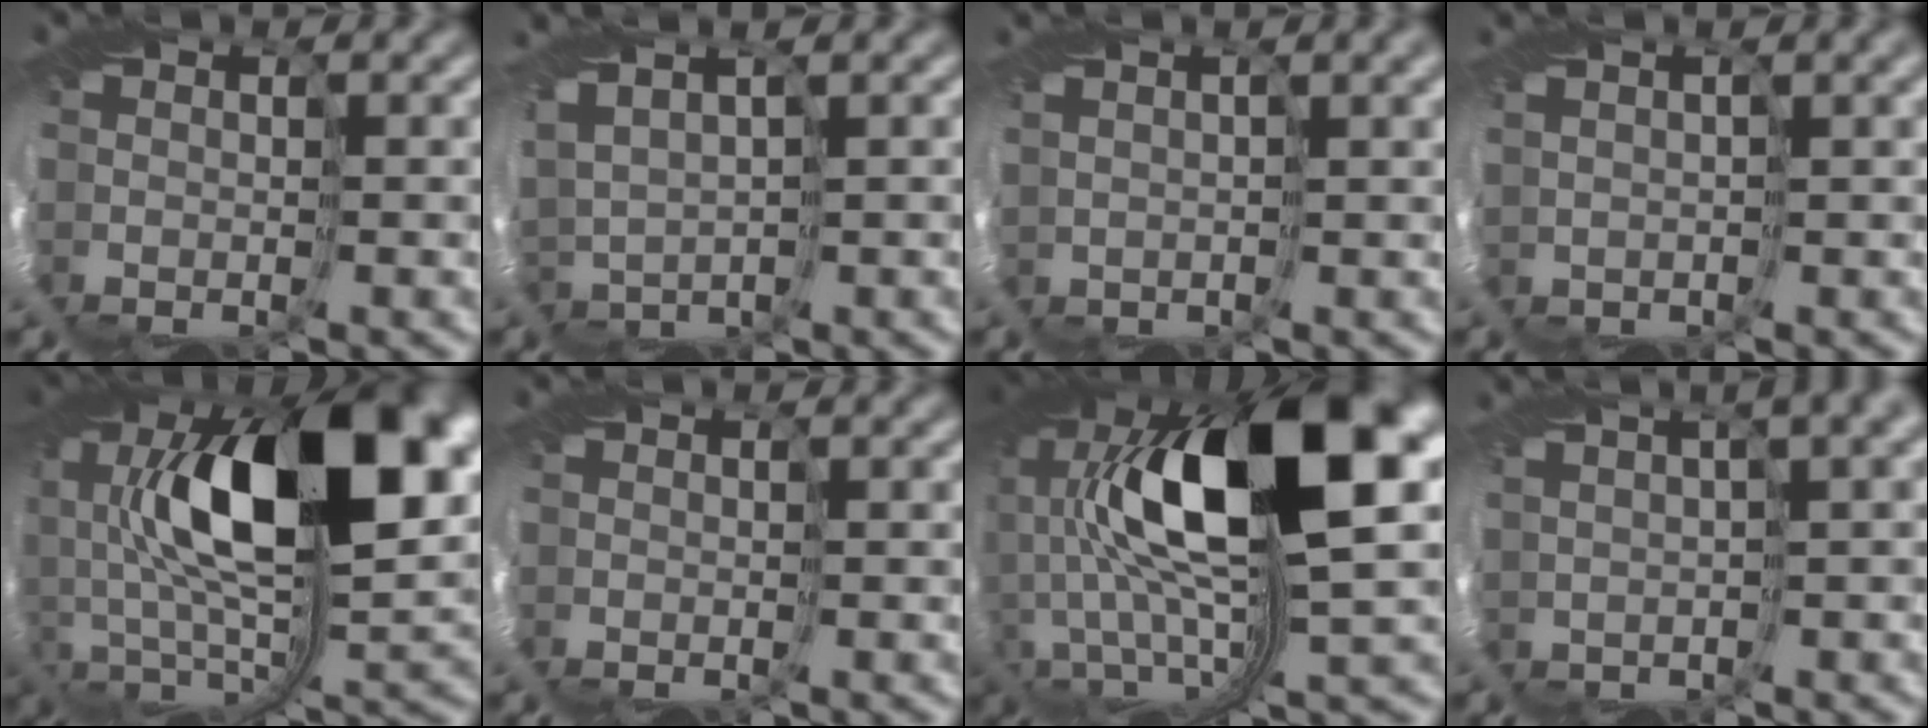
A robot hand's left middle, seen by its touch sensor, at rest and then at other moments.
{"total": 2.6, "force": [1.3, -2.0, -1.2], "torque": [-0.003, 0.004, 0.028]}
{"total": 2.2, "force": [1.5, -1.7, -0.3], "torque": [0.006, 0.013, 0.018]}
{"total": 2.4, "force": [0.8, -2.0, -1.1], "torque": [0.018, 0.010, 0.012]}
{"total": 12.8, "force": [2.1, 5.8, 11.2], "torque": [-0.171, -0.012, 0.028]}
{"total": 0.0}
{"total": 13.1, "force": [3.7, 3.8, 12.0], "torque": [-0.236, -0.005, 0.069]}
{"total": 5.6, "force": [3.3, 1.1, 4.5], "torque": [-0.040, 0.033, 0.036]}